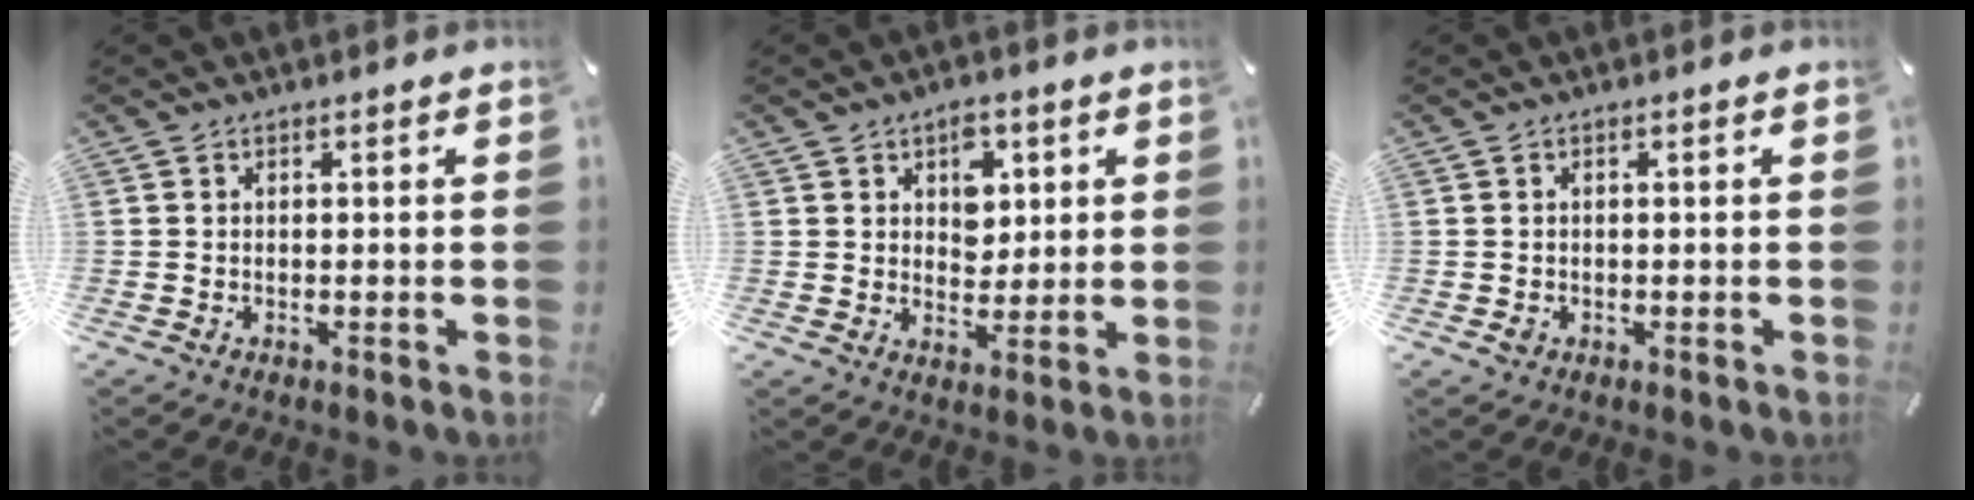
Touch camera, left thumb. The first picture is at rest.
{"total": 6.4, "force": [2.7, 4.8, 3.3], "torque": [-0.030, -0.012, 0.039]}
{"total": 1.3, "force": [-0.4, 1.0, 0.7], "torque": [-0.014, 0.002, -0.008]}